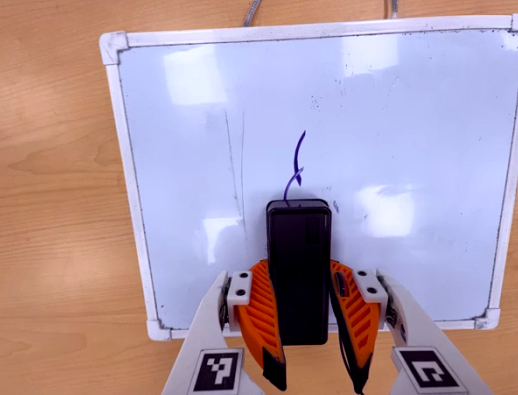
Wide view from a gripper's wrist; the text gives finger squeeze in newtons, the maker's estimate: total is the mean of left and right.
{"total": 7.7, "left": 6.0, "right": 9.4}